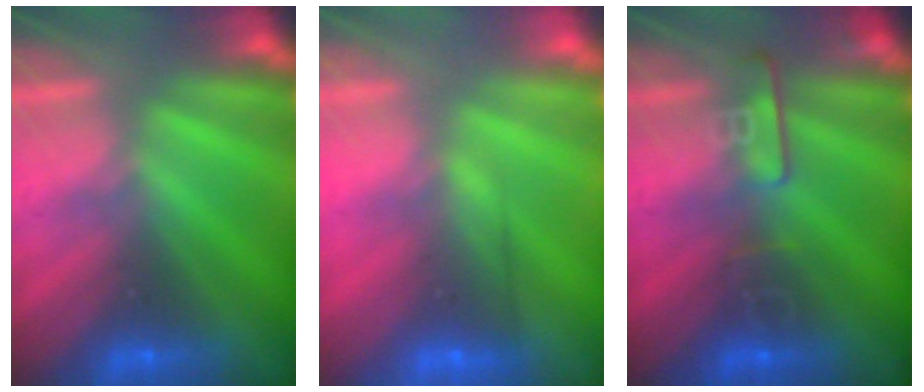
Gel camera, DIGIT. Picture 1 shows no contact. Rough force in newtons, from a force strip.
{"total": 3.3}
{"total": 2.4}